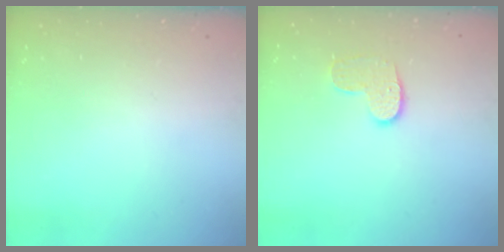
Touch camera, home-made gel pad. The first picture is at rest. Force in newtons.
{"total": 7.3, "press": 7.3, "slide": 0.2}